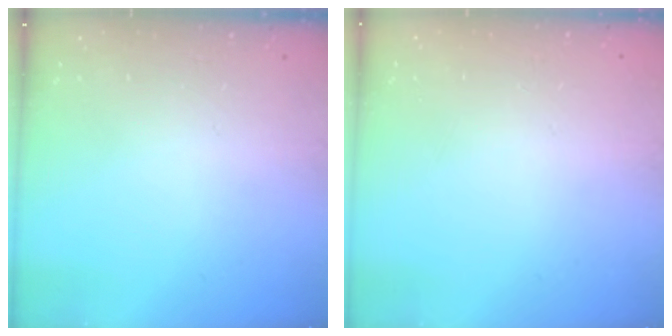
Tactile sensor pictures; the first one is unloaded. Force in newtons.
{"total": 0.0}